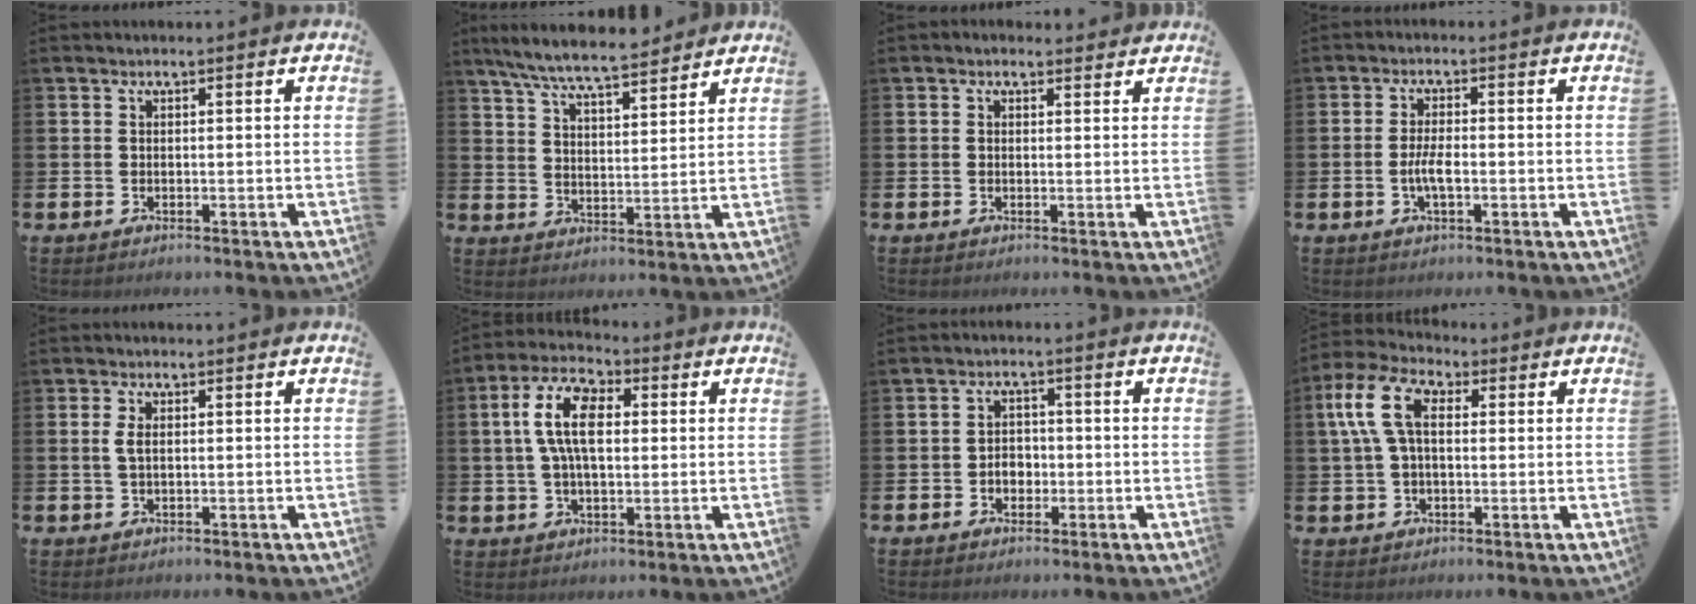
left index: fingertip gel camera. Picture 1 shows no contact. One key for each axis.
{"total": 7.6, "fx": 7.1, "fy": 0.8, "fz": 2.5, "tx": -0.078, "ty": -0.031, "tz": 0.129}
{"total": 0.9, "fx": 0.6, "fy": 0.6, "fz": 0.2, "tx": 0.003, "ty": 0.005, "tz": 0.008}
{"total": 3.1, "fx": -0.8, "fy": 1.0, "fz": 2.8, "tx": -0.055, "ty": -0.001, "tz": -0.018}
{"total": 1.8, "fx": 0.5, "fy": 0.8, "fz": 1.5, "tx": -0.032, "ty": 0.006, "tz": 0.007}
{"total": 8.5, "fx": 2.2, "fy": 4.6, "fz": 6.9, "tx": -0.146, "ty": 0.009, "tz": 0.036}
{"total": 1.7, "fx": -0.5, "fy": 1.5, "fz": 0.7, "tx": -0.005, "ty": 0.001, "tz": -0.014}
{"total": 8.5, "fx": 3.1, "fy": 5.0, "fz": 6.1, "tx": -0.151, "ty": 0.011, "tz": 0.054}